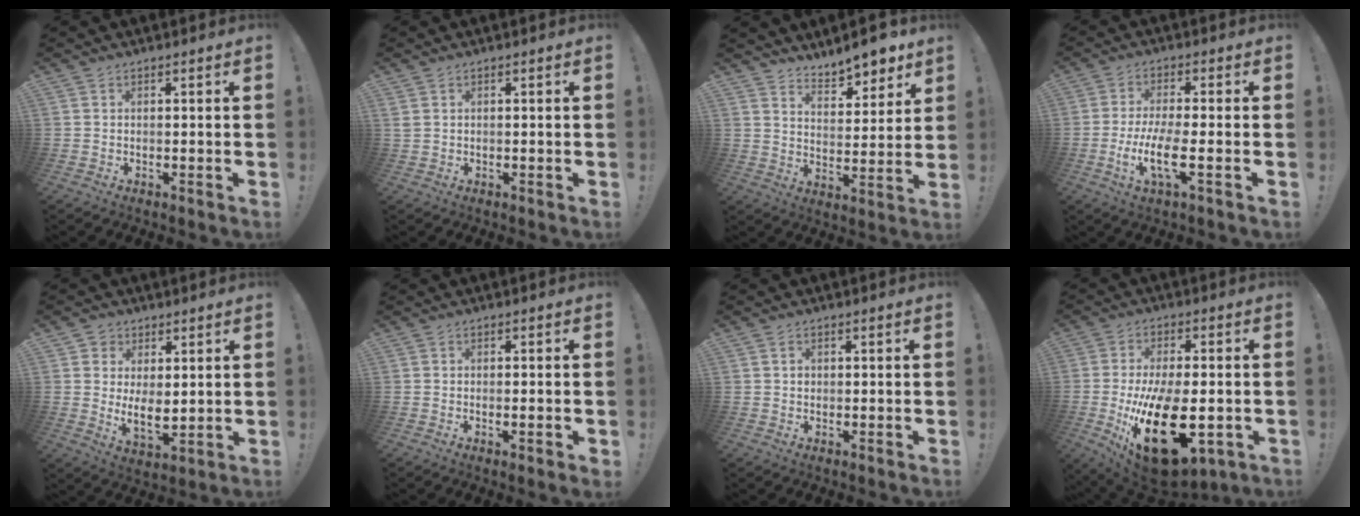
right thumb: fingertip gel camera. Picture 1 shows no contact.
{"total": 1.4, "force": [0.6, 0.8, 0.9], "torque": [-0.024, 0.004, 0.013]}
{"total": 9.0, "force": [8.0, 2.8, 3.1], "torque": [-0.041, -0.067, 0.146]}
{"total": 10.5, "force": [-2.6, 2.3, 9.9], "torque": [-0.207, -0.011, -0.052]}
{"total": 7.2, "force": [2.0, 4.9, 4.9], "torque": [-0.070, -0.021, 0.039]}
{"total": 1.7, "force": [-0.2, -0.1, 1.7], "torque": [-0.028, -0.002, -0.003]}
{"total": 1.2, "force": [0.2, 1.0, 0.5], "torque": [-0.005, 0.002, 0.001]}
{"total": 25.2, "force": [-5.5, 11.8, 21.6], "torque": [-0.372, 0.001, -0.074]}